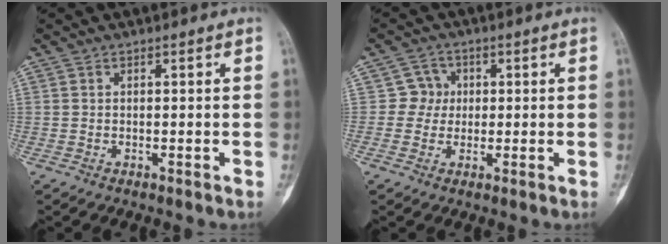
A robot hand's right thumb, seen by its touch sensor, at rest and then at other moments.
{"total": 3.9, "force": [0.3, 3.9, 0.5], "torque": [0.024, 0.009, -0.002]}